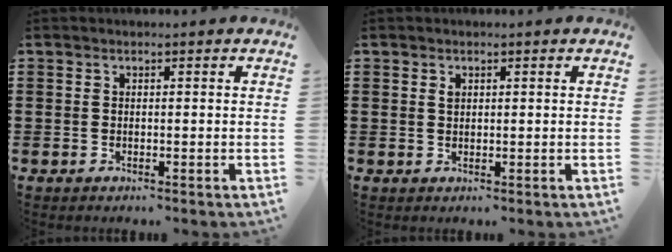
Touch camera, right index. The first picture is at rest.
{"total": 0.7, "force": [0.4, 0.4, 0.4], "torque": [-0.010, 0.003, 0.006]}